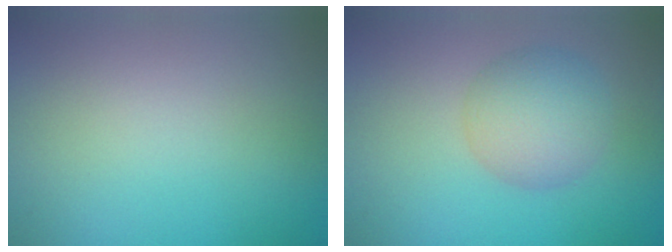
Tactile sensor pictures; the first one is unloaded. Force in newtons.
{"total": 5.0, "press": 5.0, "slide": 0.3}